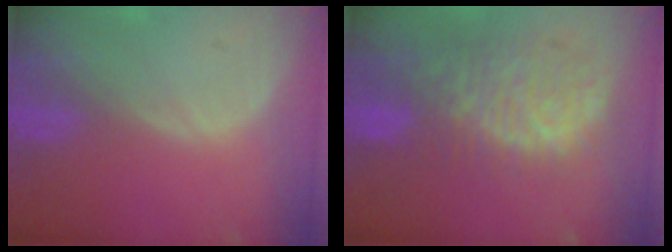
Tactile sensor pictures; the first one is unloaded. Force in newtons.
{"total": 11.0, "press": 9.6, "slide": 5.5}